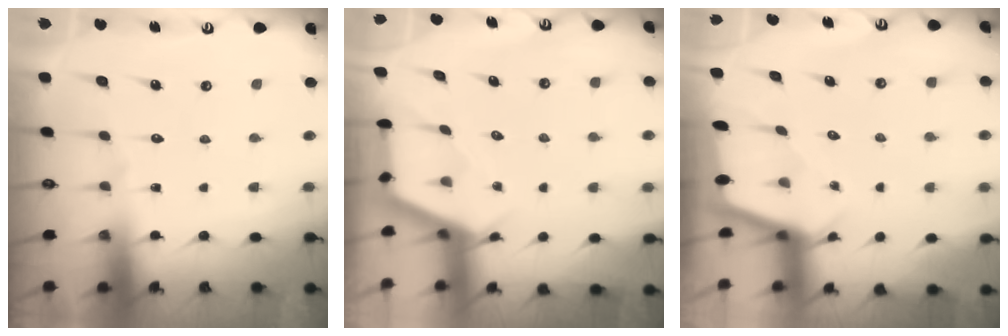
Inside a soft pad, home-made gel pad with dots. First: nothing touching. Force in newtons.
{"total": 3.0, "press": 3.0, "slide": 0.4}
{"total": 2.3, "press": 2.3, "slide": 0.3}